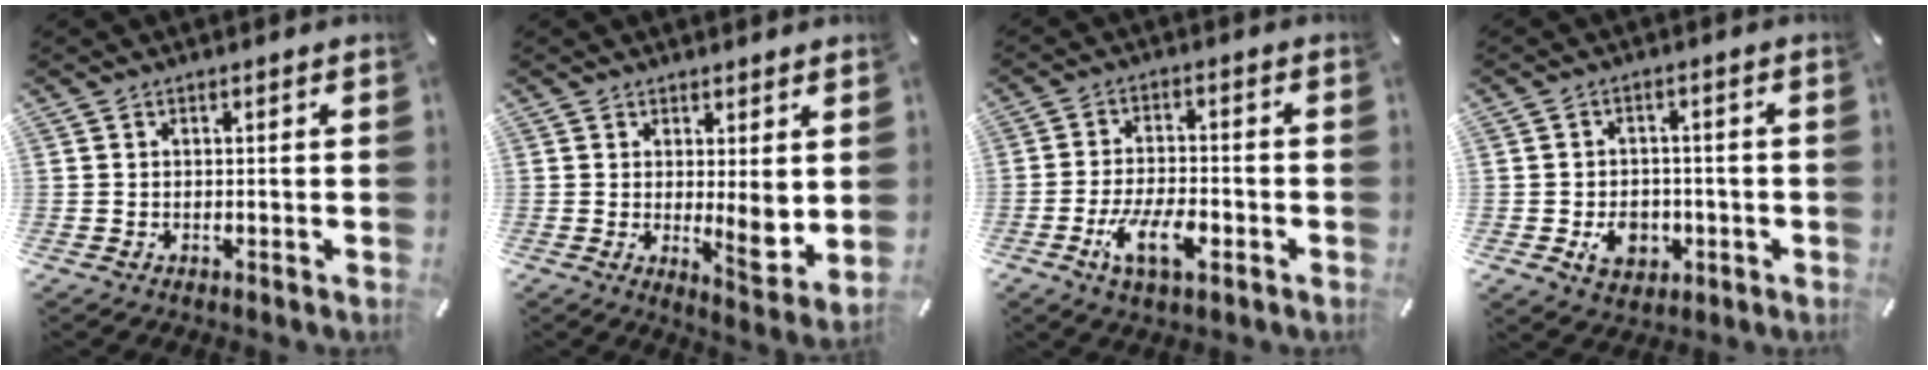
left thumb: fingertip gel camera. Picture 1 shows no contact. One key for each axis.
{"total": 7.1, "fx": 0.8, "fy": 2.1, "fz": 6.7, "tx": -0.082, "ty": -0.028, "tz": 0.020}
{"total": 10.0, "fx": -4.3, "fy": 4.4, "fz": 7.8, "tx": -0.157, "ty": 0.010, "tz": -0.077}
{"total": 7.2, "fx": -1.8, "fy": 5.9, "fz": 3.6, "tx": -0.049, "ty": 0.004, "tz": -0.031}